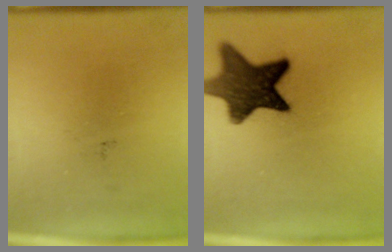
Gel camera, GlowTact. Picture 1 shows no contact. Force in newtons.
{"total": 12.4}